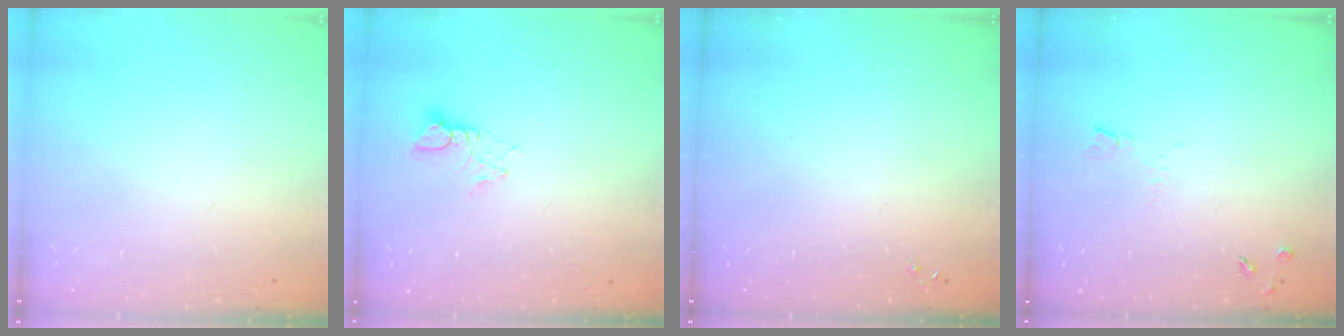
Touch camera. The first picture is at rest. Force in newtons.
{"total": 2.3, "press": 2.3, "slide": 0.2}
{"total": 0.0}
{"total": 4.1, "press": 4.0, "slide": 0.8}